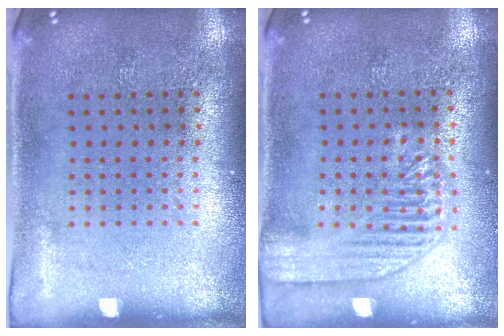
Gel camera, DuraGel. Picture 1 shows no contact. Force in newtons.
{"total": 1.8, "press": 1.8, "slide": 0.4}